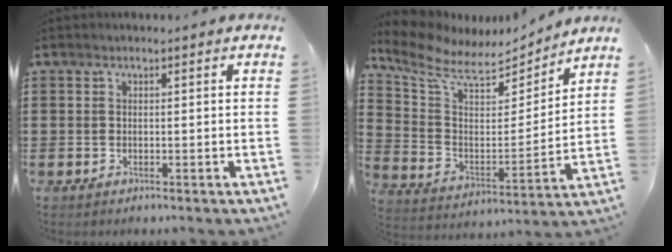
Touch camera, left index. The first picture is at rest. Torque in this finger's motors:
{"motor_torque": [1.84, -0.30, 0.28, 0.09]}